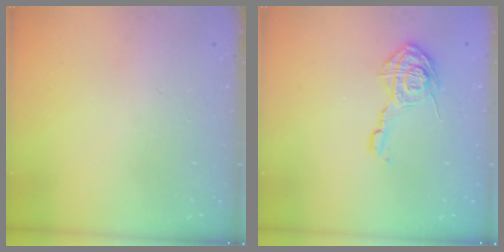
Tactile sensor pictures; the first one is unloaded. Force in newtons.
{"total": 12.7, "press": 12.7, "slide": 1.0}